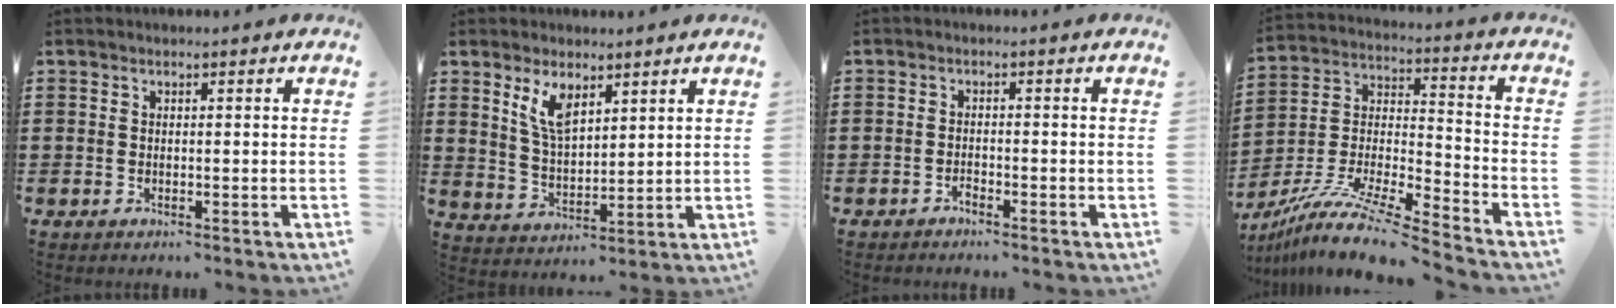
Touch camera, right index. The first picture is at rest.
{"total": 6.2, "force": [3.8, 2.5, 4.2], "torque": [-0.094, -0.002, 0.068]}
{"total": 1.1, "force": [-1.1, 0.2, 0.2], "torque": [-0.009, 0.000, -0.021]}
{"total": 11.3, "force": [-9.7, 0.5, 5.8], "torque": [-0.116, 0.007, -0.195]}